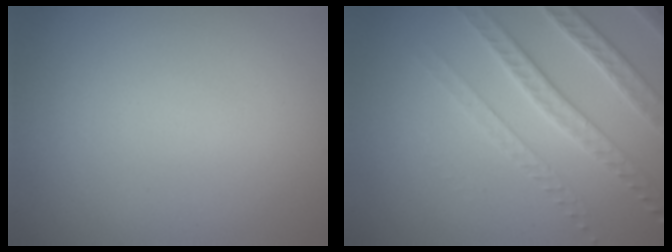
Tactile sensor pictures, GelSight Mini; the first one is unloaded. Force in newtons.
{"total": 4.4, "press": 3.7, "slide": 2.4}